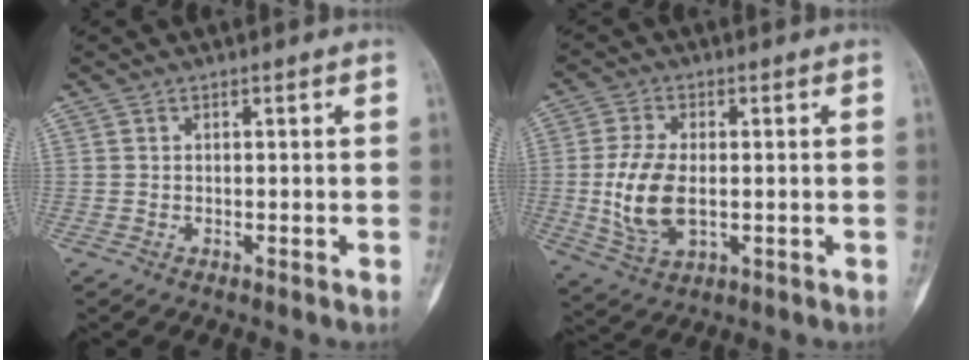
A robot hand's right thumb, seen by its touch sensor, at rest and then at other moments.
{"total": 10.3, "force": [-0.6, 5.6, 8.6], "torque": [-0.175, -0.006, -0.005]}